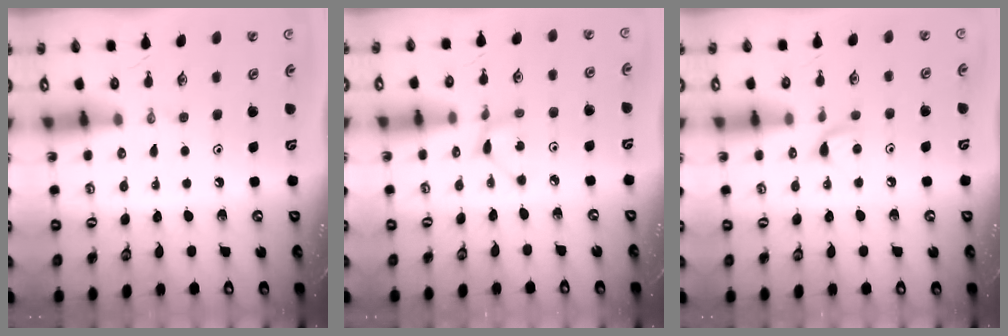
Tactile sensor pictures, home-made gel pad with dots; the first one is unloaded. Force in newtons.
{"total": 2.1, "press": 2.0, "slide": 0.3}
{"total": 5.2, "press": 5.2, "slide": 0.6}